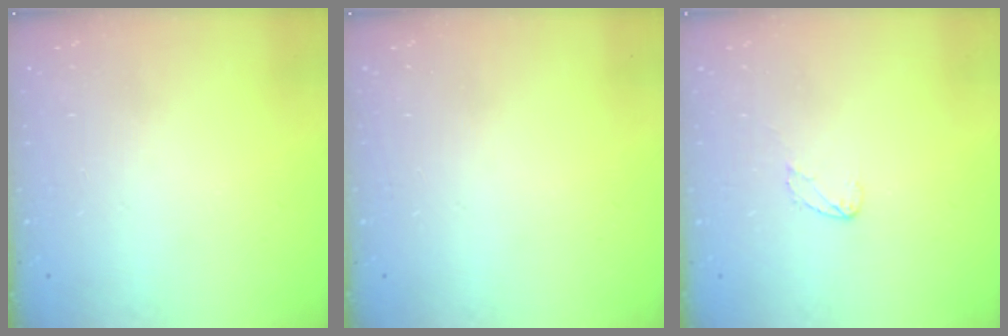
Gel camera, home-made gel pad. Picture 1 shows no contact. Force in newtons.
{"total": 0.0}
{"total": 3.4, "press": 3.4, "slide": 0.2}